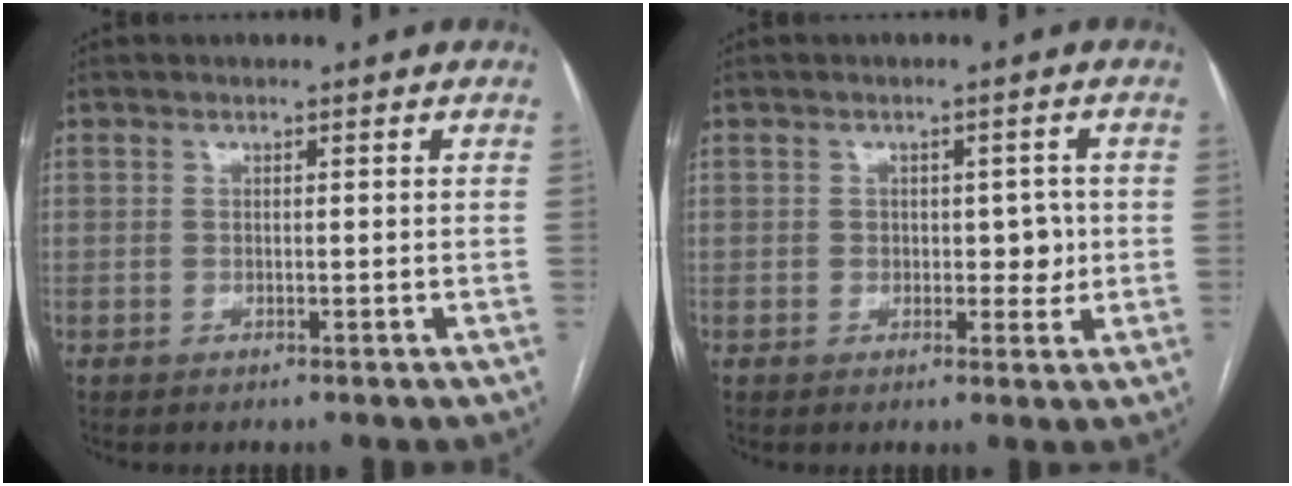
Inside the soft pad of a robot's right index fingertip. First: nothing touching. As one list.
[{"total": 3.5, "force": [0.0, 2.3, 2.7], "torque": [-0.025, 0.005, 0.003]}]